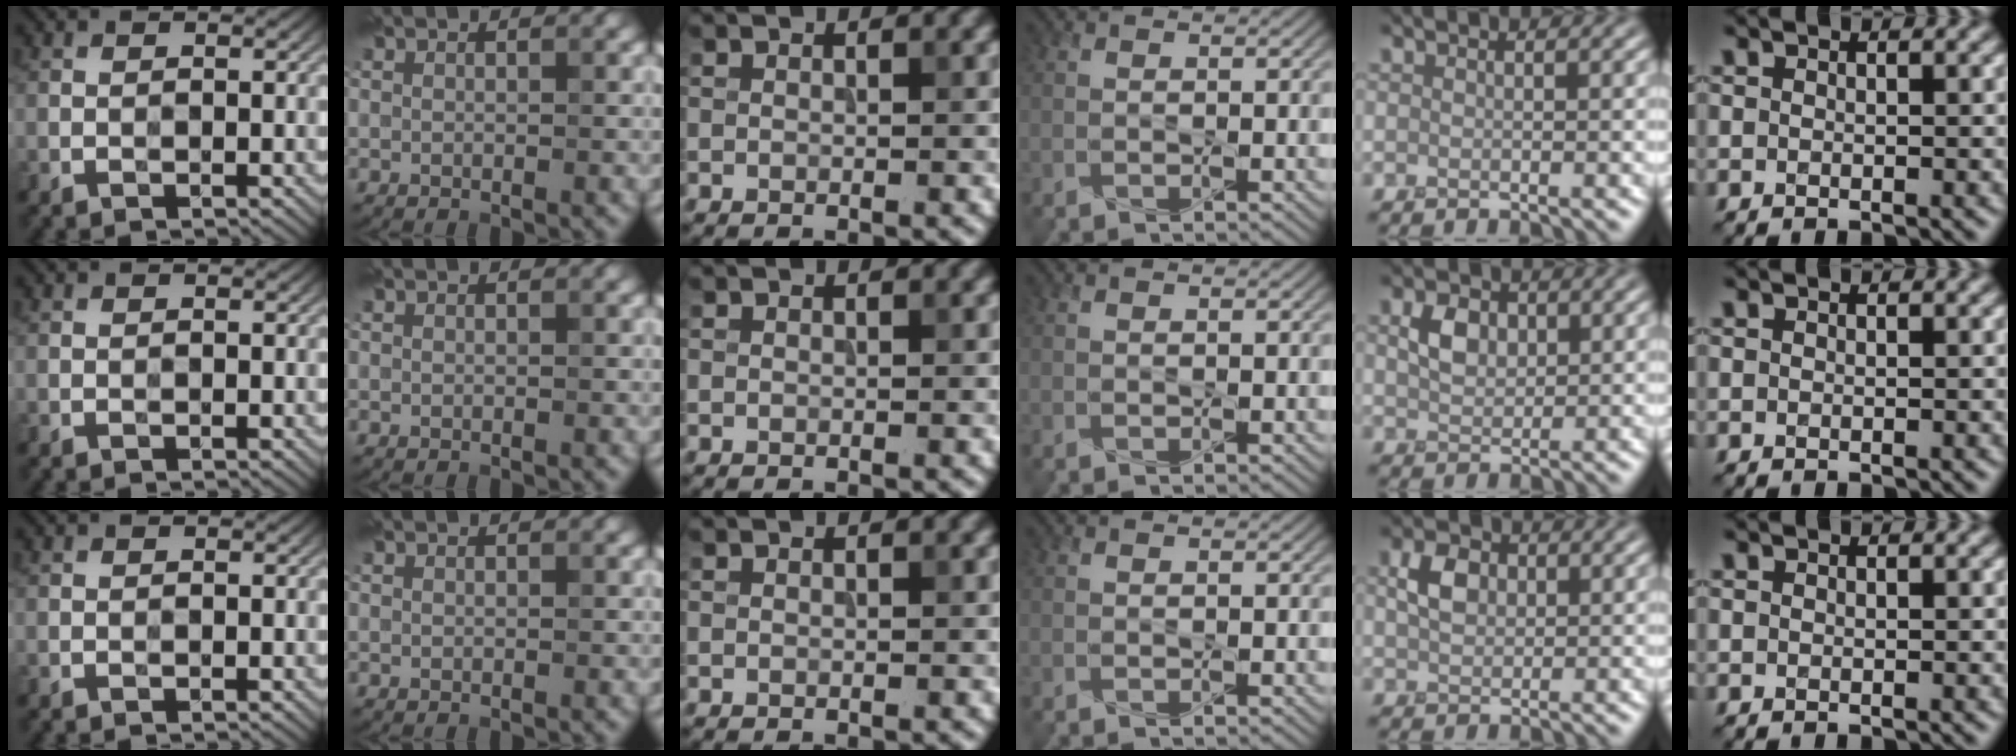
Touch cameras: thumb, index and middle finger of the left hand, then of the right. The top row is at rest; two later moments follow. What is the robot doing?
{"motion": "press", "object": "joystick"}